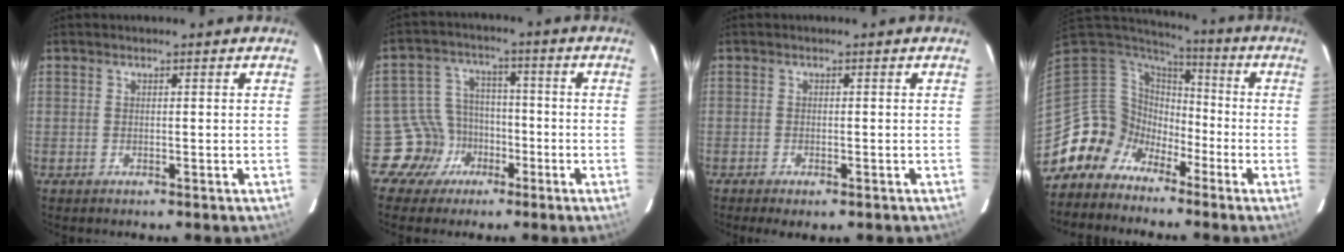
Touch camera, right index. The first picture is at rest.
{"total": 8.4, "force": [-4.7, 7.0, 0.3], "torque": [-0.024, 0.030, -0.074]}
{"total": 2.7, "force": [-1.9, 0.9, 1.8], "torque": [-0.037, -0.011, -0.027]}
{"total": 10.7, "force": [-6.4, 8.5, 1.1], "torque": [-0.041, 0.034, -0.126]}